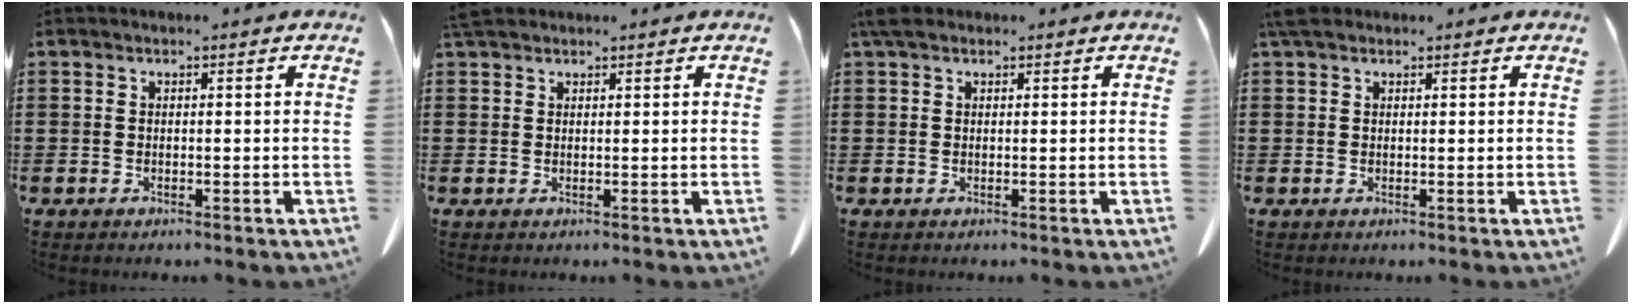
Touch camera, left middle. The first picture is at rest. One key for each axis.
{"total": 1.9, "fx": 1.7, "fy": 0.7, "fz": 0.7, "tx": -0.020, "ty": 0.002, "tz": 0.034}
{"total": 1.9, "fx": 1.2, "fy": 1.1, "fz": 1.0, "tx": -0.027, "ty": 0.005, "tz": 0.023}
{"total": 2.1, "fx": 1.6, "fy": 1.1, "fz": 1.0, "tx": -0.026, "ty": 0.005, "tz": 0.031}